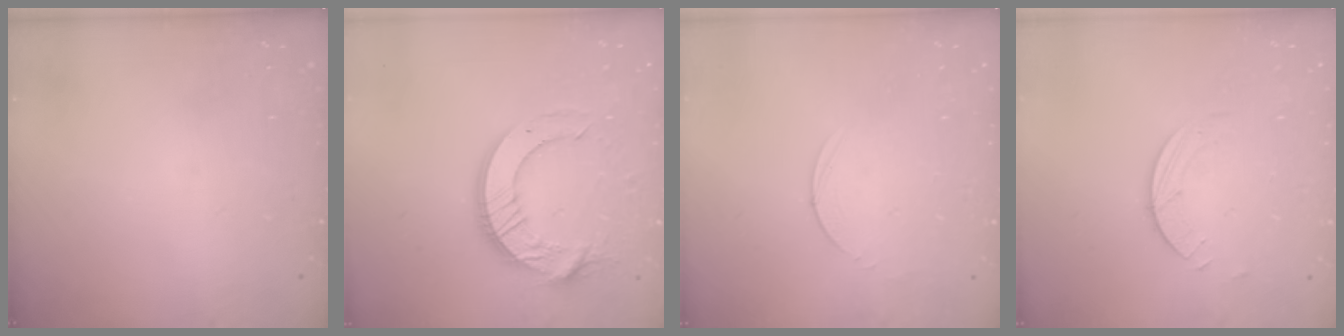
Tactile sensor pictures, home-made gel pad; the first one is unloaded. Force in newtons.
{"total": 14.7, "press": 14.7, "slide": 1.6}
{"total": 3.0, "press": 3.0, "slide": 0.3}
{"total": 1.5, "press": 1.5, "slide": 0.1}